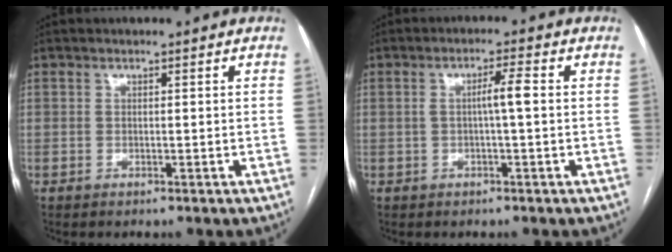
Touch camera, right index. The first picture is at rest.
{"total": 3.4, "force": [0.1, -0.1, 3.4], "torque": [-0.061, 0.005, 0.001]}